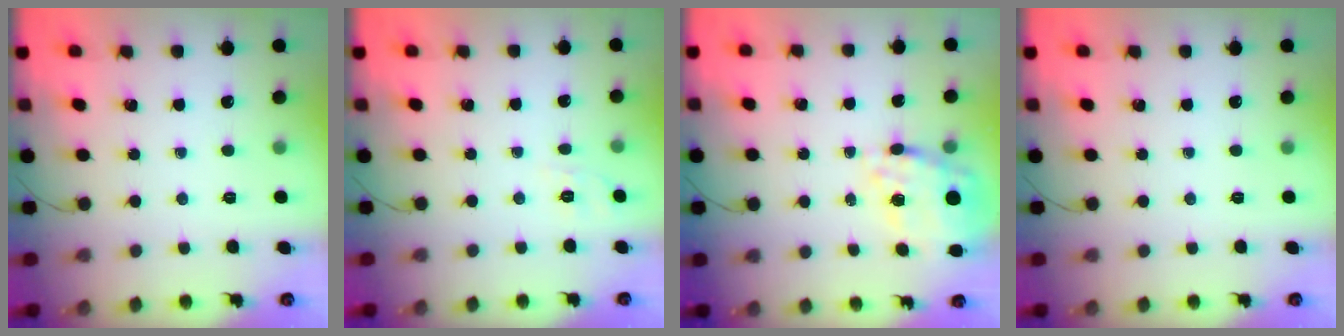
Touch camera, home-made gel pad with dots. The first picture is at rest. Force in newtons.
{"total": 4.2, "press": 3.7, "slide": 1.9}
{"total": 17.1, "press": 16.6, "slide": 3.9}
{"total": 0.0}